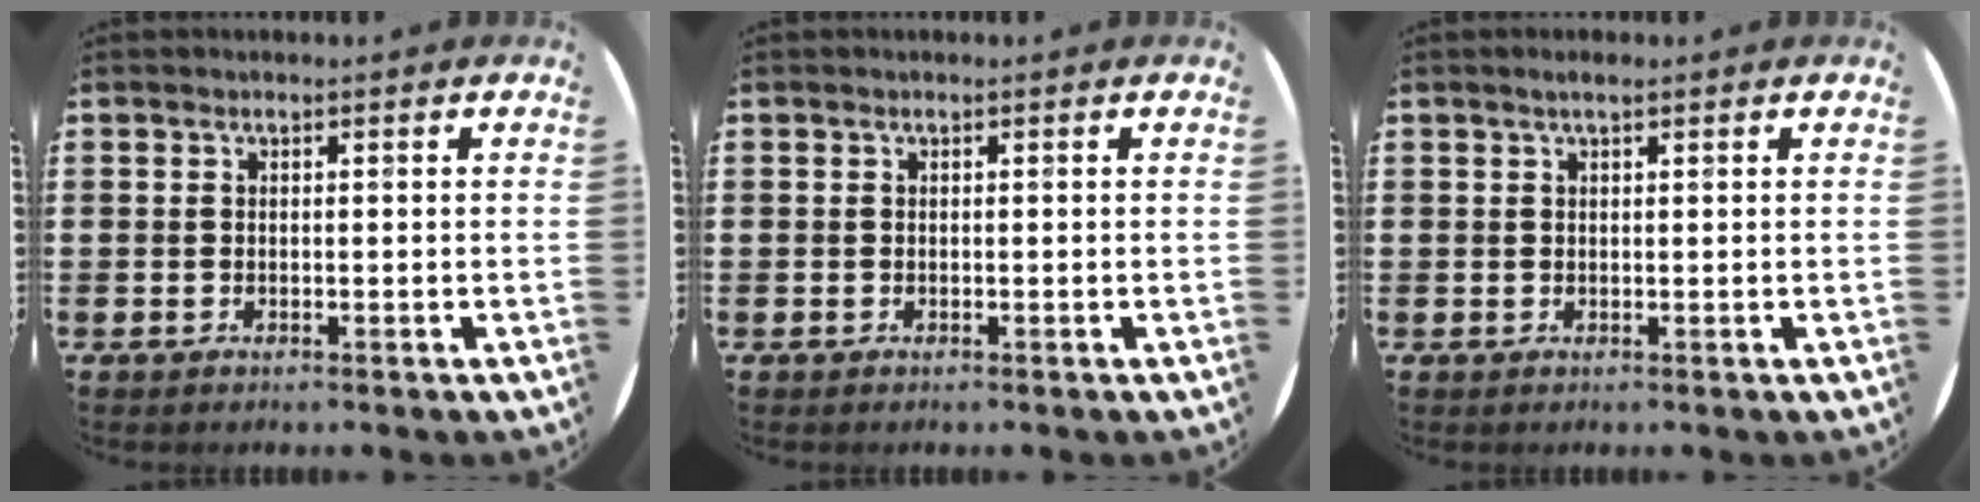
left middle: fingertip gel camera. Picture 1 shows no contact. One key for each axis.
{"total": 0.0}
{"total": 1.1, "fx": 0.7, "fy": 0.2, "fz": 0.8, "tx": -0.007, "ty": 0.000, "tz": 0.010}